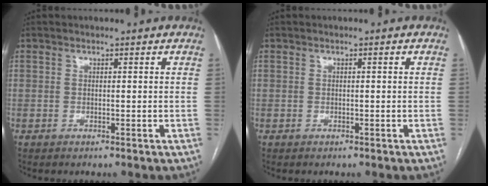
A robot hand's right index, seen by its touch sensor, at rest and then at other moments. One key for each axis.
{"total": 0.5, "fx": 0.1, "fy": 0.0, "fz": 0.5, "tx": -0.010, "ty": 0.002, "tz": 0.002}